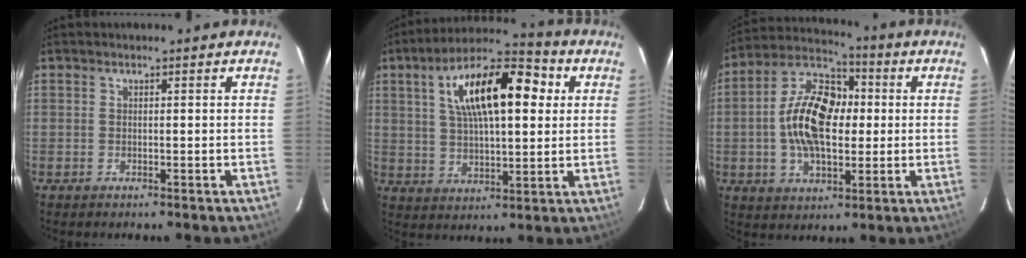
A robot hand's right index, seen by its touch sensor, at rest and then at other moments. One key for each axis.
{"total": 18.0, "fx": 5.4, "fy": 7.4, "fz": 15.5, "tx": -0.270, "ty": 0.034, "tz": 0.085}
{"total": 15.7, "fx": 0.1, "fy": 9.1, "fz": 12.8, "tx": -0.241, "ty": 0.022, "tz": -0.005}